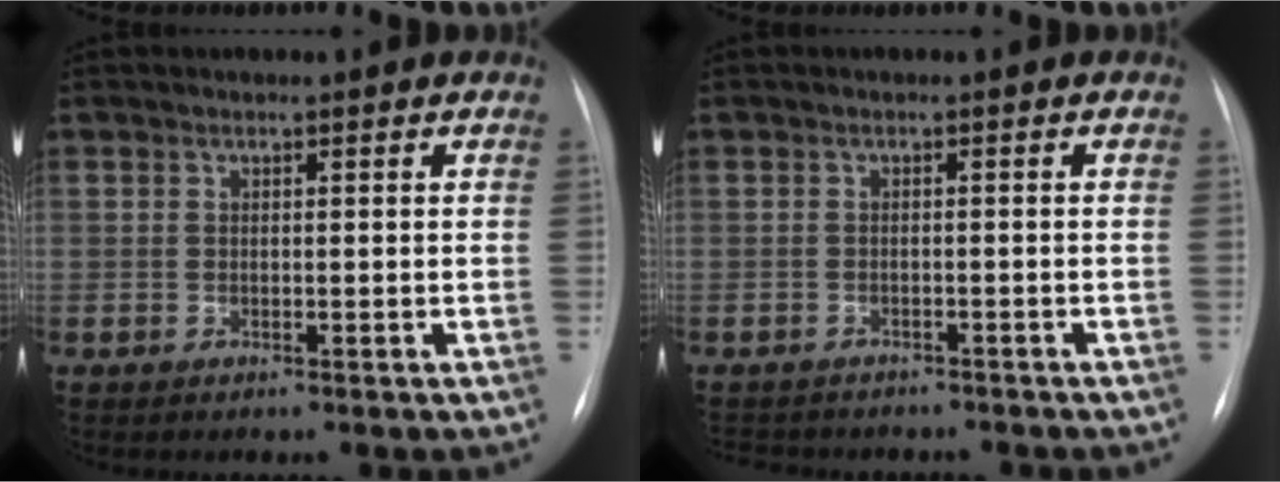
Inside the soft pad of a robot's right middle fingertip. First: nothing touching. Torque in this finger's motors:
{"motor_torque": [0.49, -0.64, 0.05, 0.03]}